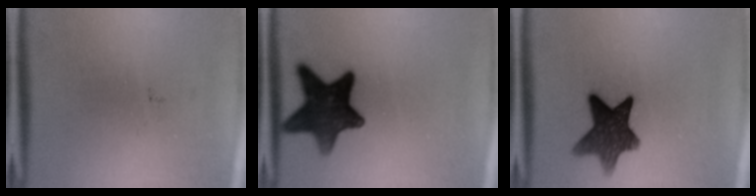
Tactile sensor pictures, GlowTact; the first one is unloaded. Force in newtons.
{"total": 13.3}
{"total": 11.0}